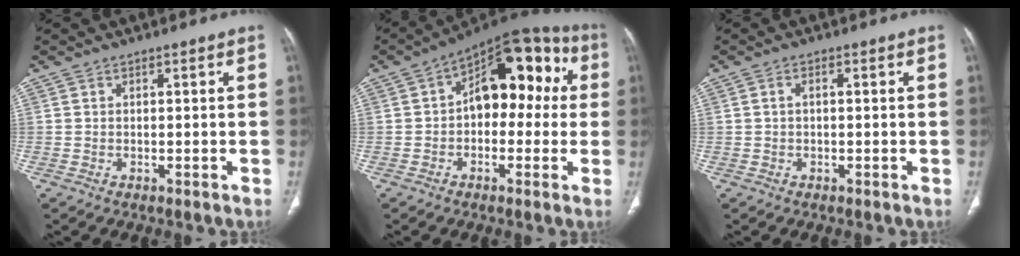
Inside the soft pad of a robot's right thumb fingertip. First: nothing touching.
{"total": 16.3, "force": [1.9, 9.7, 12.9], "torque": [-0.126, 0.049, 0.017]}
{"total": 1.2, "force": [0.1, 0.7, 1.0], "torque": [-0.020, 0.005, 0.000]}